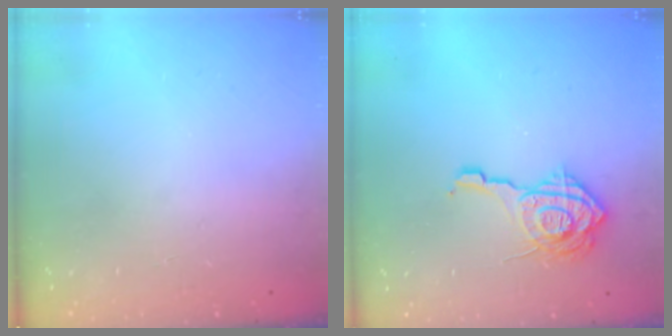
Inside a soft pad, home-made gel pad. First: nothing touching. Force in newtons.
{"total": 13.5, "press": 13.4, "slide": 1.6}